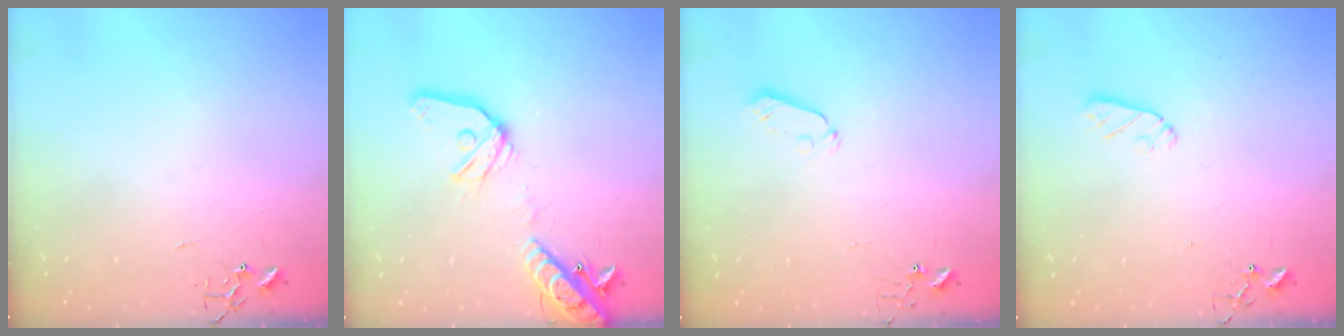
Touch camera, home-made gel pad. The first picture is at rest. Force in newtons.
{"total": 17.4, "press": 17.1, "slide": 3.1}
{"total": 5.0, "press": 5.0, "slide": 0.4}
{"total": 6.0, "press": 6.0, "slide": 0.3}